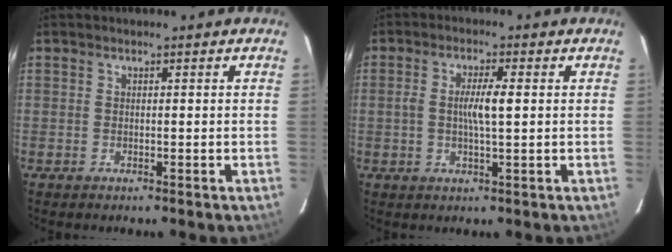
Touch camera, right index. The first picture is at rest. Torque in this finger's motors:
{"motor_torque": [0.14, -0.05, 0.30, 0.07]}